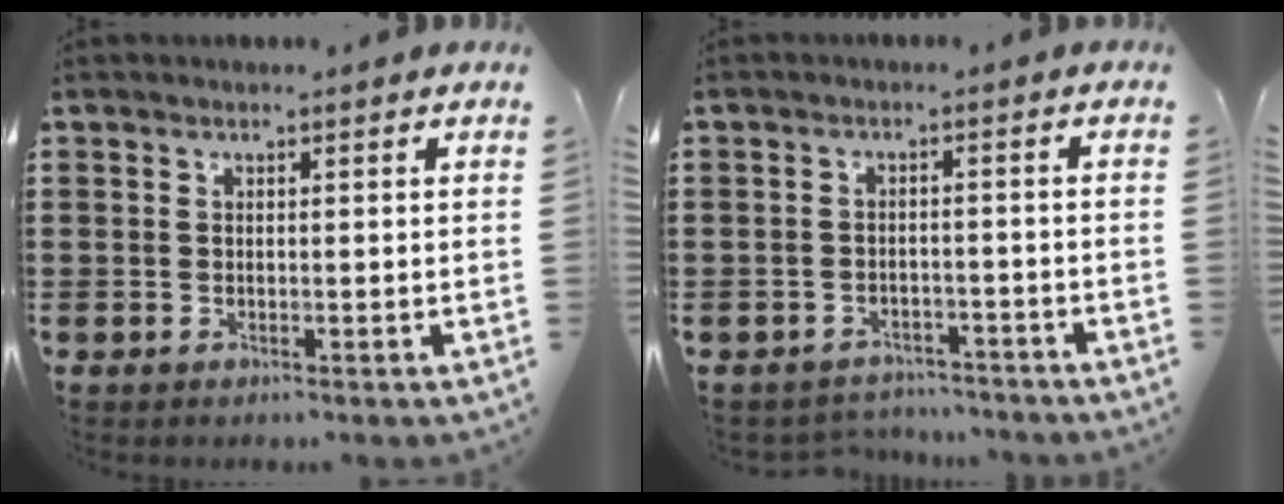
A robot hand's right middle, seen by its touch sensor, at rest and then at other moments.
{"total": 2.7, "force": [-2.6, 0.5, -0.3], "torque": [-0.005, -0.002, -0.058]}